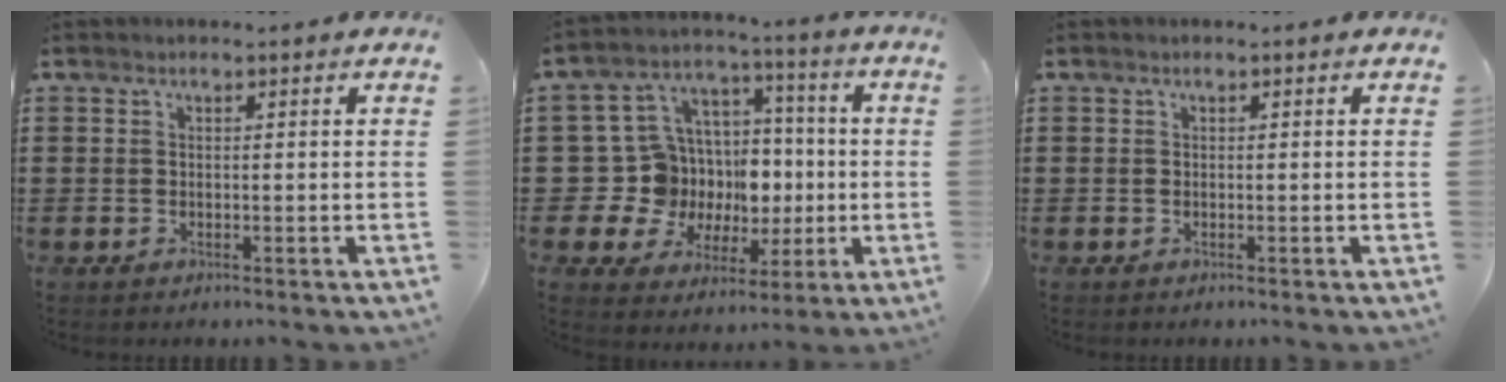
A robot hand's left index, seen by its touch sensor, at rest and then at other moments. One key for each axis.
{"total": 11.7, "fx": 0.1, "fy": 11.2, "fz": 3.3, "tx": -0.110, "ty": -0.017, "tz": 0.015}
{"total": 0.0}